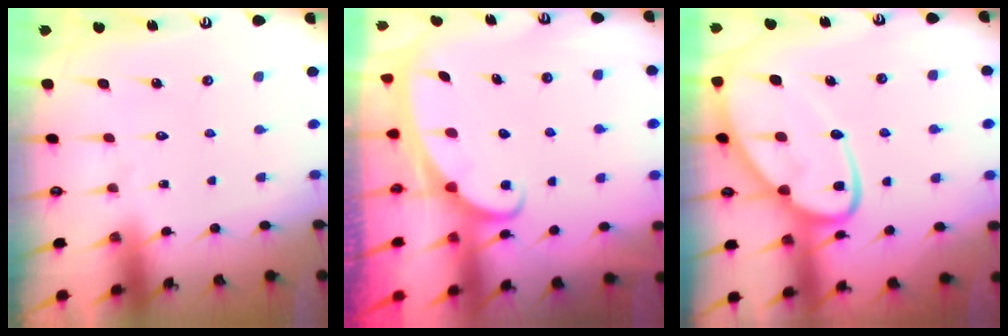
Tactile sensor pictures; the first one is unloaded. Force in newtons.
{"total": 2.4, "press": 2.4, "slide": 0.4}
{"total": 14.6, "press": 14.6, "slide": 1.5}